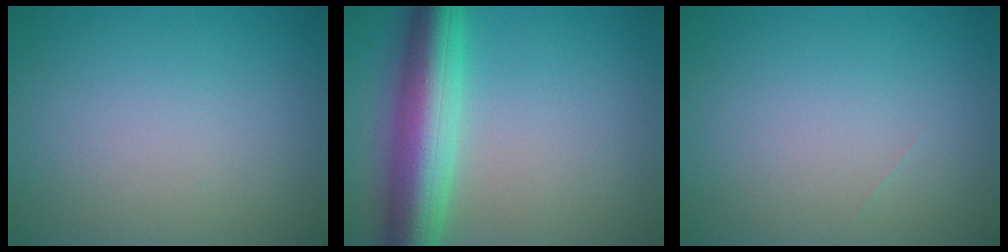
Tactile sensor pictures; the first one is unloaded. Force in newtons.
{"total": 8.6, "press": 8.6, "slide": 0.3}
{"total": 0.0}